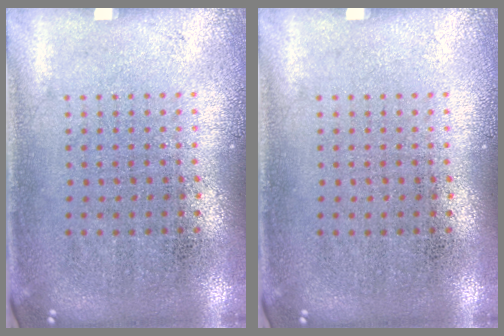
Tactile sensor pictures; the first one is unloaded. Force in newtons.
{"total": 0.0}